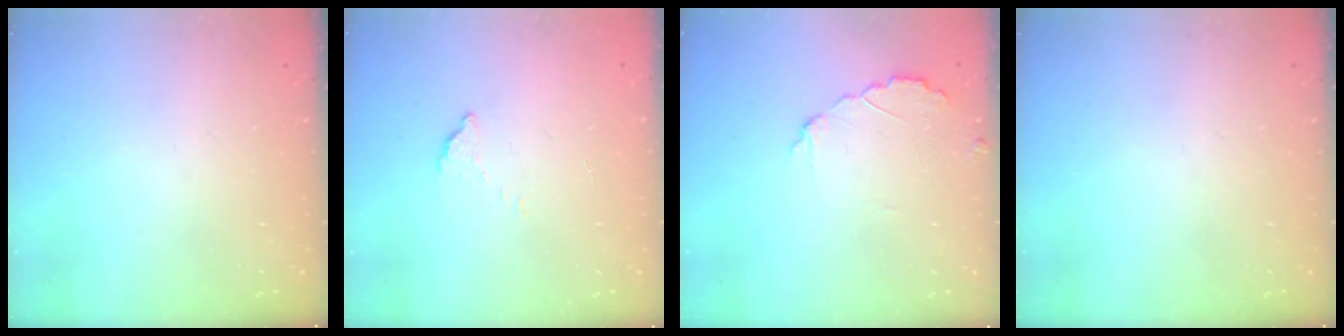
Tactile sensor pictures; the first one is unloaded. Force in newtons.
{"total": 2.8, "press": 2.7, "slide": 0.3}
{"total": 4.3, "press": 4.3, "slide": 0.4}
{"total": 0.0}